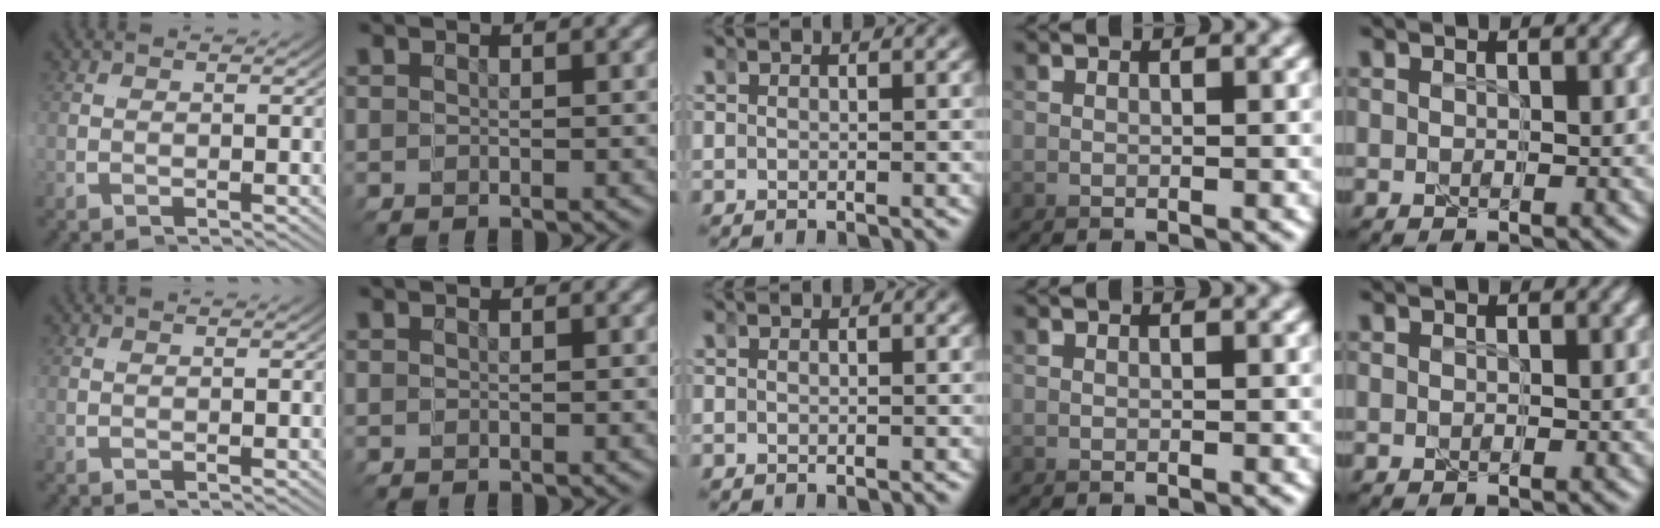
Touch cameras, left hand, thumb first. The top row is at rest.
{}